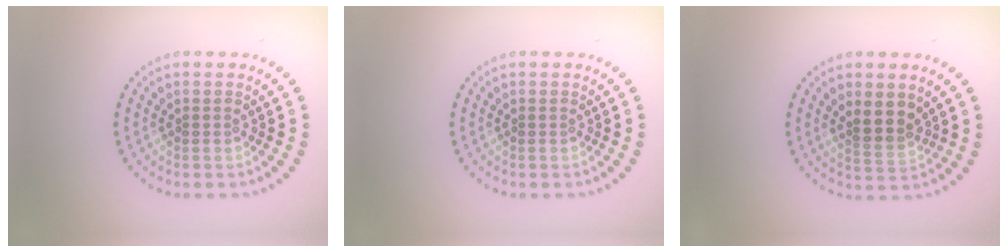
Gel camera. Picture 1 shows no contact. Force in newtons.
{"total": 0.0}
{"total": 2.3, "press": 1.9, "slide": 1.2}